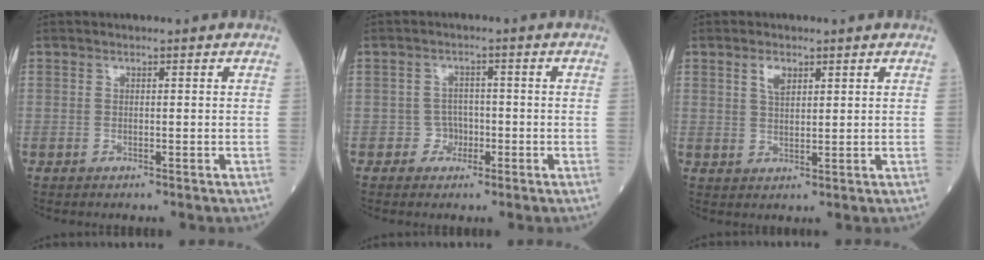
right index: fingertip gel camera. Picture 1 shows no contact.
{"total": 2.4, "force": [-0.9, 2.3, 0.2], "torque": [0.011, 0.012, -0.016]}
{"total": 2.8, "force": [1.5, 1.3, 2.0], "torque": [-0.040, 0.003, 0.032]}